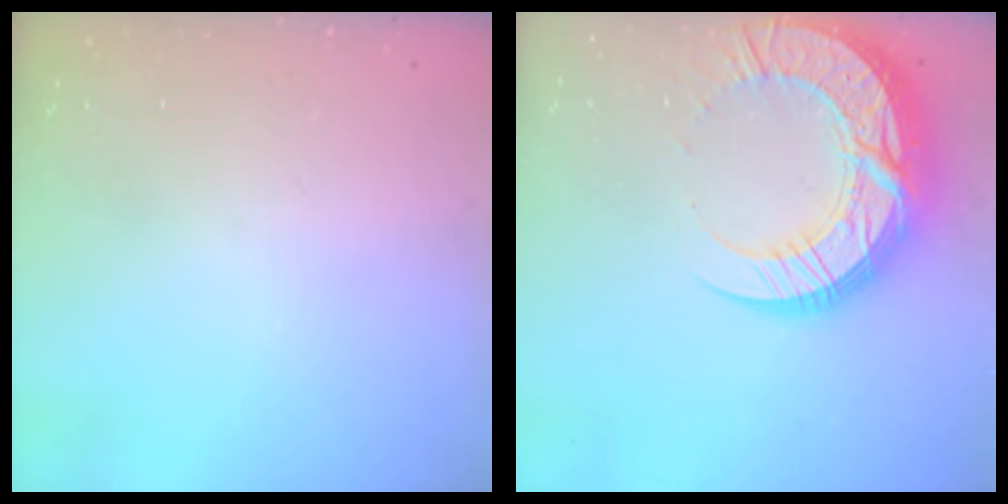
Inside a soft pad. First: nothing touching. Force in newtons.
{"total": 22.5, "press": 22.4, "slide": 1.8}